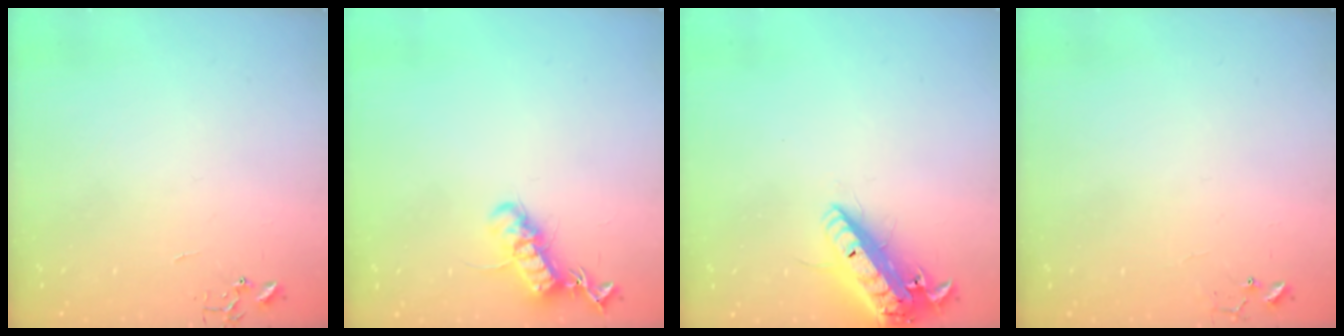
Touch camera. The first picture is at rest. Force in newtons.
{"total": 13.8, "press": 13.7, "slide": 1.3}
{"total": 17.1, "press": 16.8, "slide": 3.3}
{"total": 6.1, "press": 6.0, "slide": 0.4}